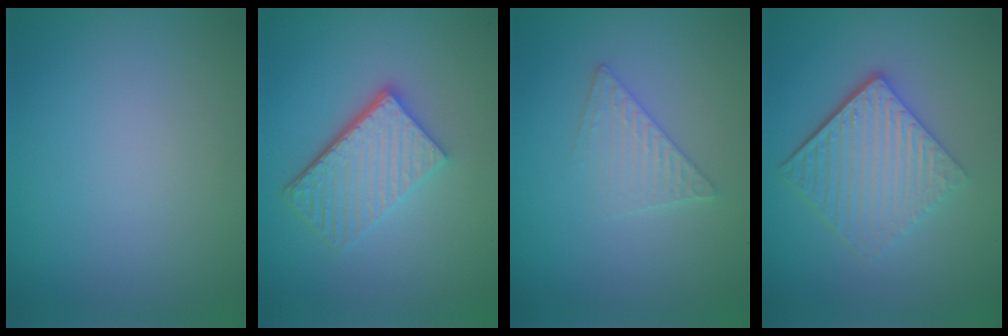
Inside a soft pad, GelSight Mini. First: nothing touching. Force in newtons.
{"total": 5.3, "press": 3.8, "slide": 3.7}
{"total": 2.4, "press": 2.3, "slide": 0.2}
{"total": 5.6, "press": 3.9, "slide": 3.9}